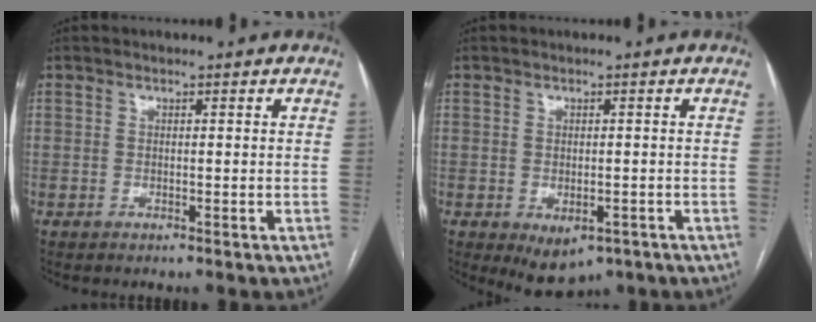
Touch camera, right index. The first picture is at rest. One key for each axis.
{"total": 5.2, "fx": -2.6, "fy": 3.1, "fz": 3.3, "tx": -0.044, "ty": -0.005, "tz": -0.027}